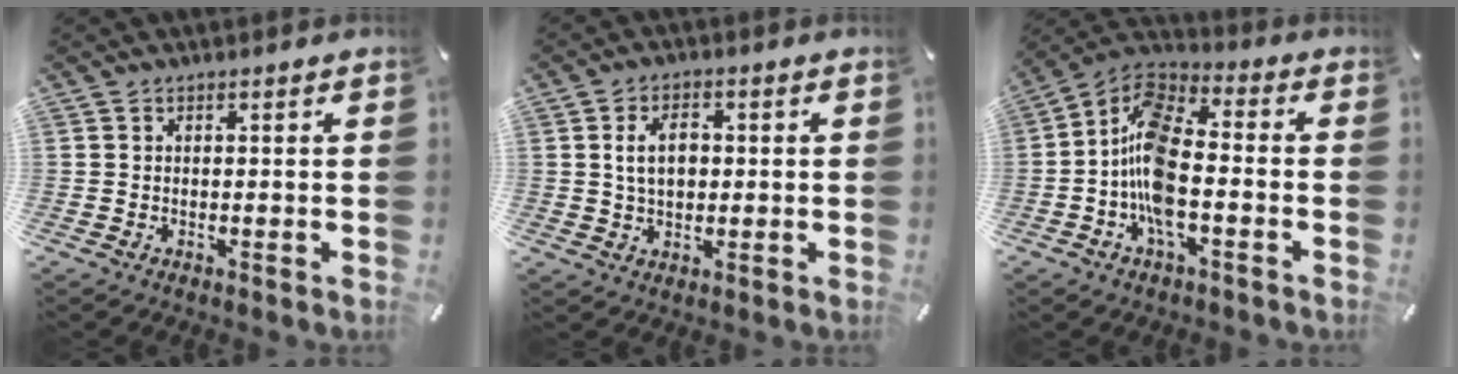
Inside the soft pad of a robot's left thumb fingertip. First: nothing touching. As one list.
[{"total": 6.5, "force": [0.7, 4.3, 4.8], "torque": [-0.086, 0.003, 0.007]}, {"total": 12.6, "force": [-4.2, 6.1, 10.2], "torque": [-0.228, 0.002, -0.083]}]